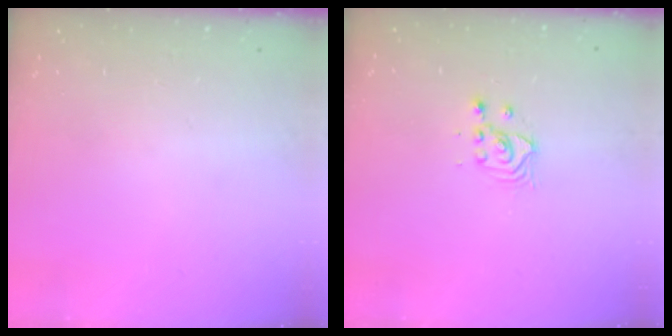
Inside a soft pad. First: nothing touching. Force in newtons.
{"total": 3.6, "press": 3.6, "slide": 0.3}